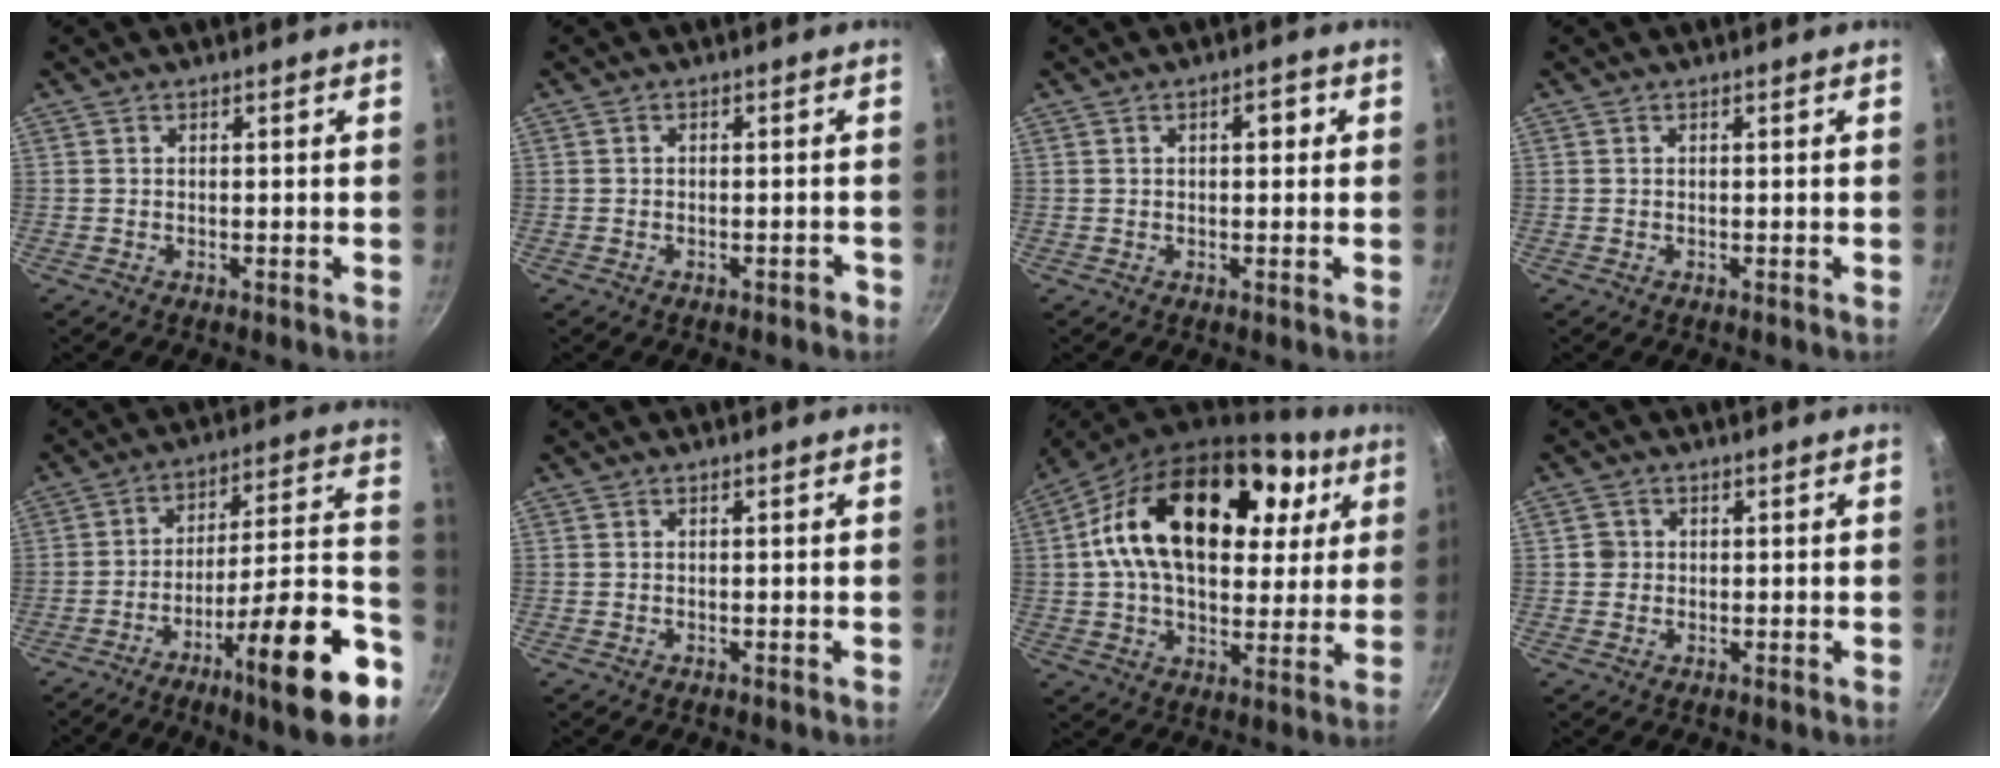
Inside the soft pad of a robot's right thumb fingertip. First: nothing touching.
{"total": 1.2, "force": [-0.9, 0.6, 0.5], "torque": [0.002, 0.017, -0.002]}
{"total": 2.9, "force": [0.7, 1.4, 2.4], "torque": [-0.025, 0.007, 0.008]}
{"total": 0.0}
{"total": 20.7, "force": [-9.8, 3.8, 17.9], "torque": [-0.225, 0.050, -0.153]}
{"total": 0.0}
{"total": 26.7, "force": [8.4, 16.3, 19.4], "torque": [-0.297, 0.007, 0.123]}
{"total": 2.1, "force": [0.2, 2.0, 0.5], "torque": [0.001, 0.006, 0.001]}